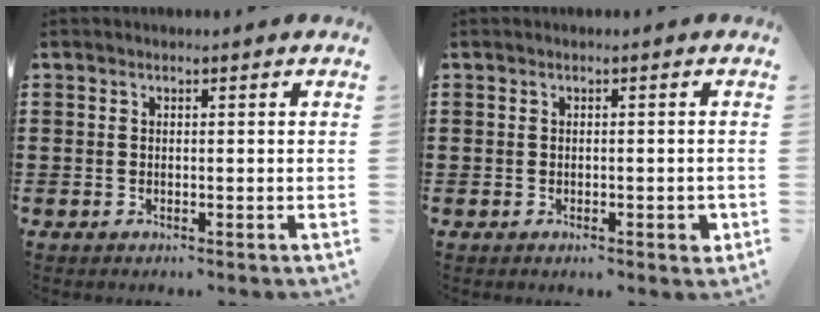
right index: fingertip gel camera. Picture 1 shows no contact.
{"total": 1.4, "force": [-0.6, 0.5, 1.2], "torque": [-0.022, -0.001, -0.011]}